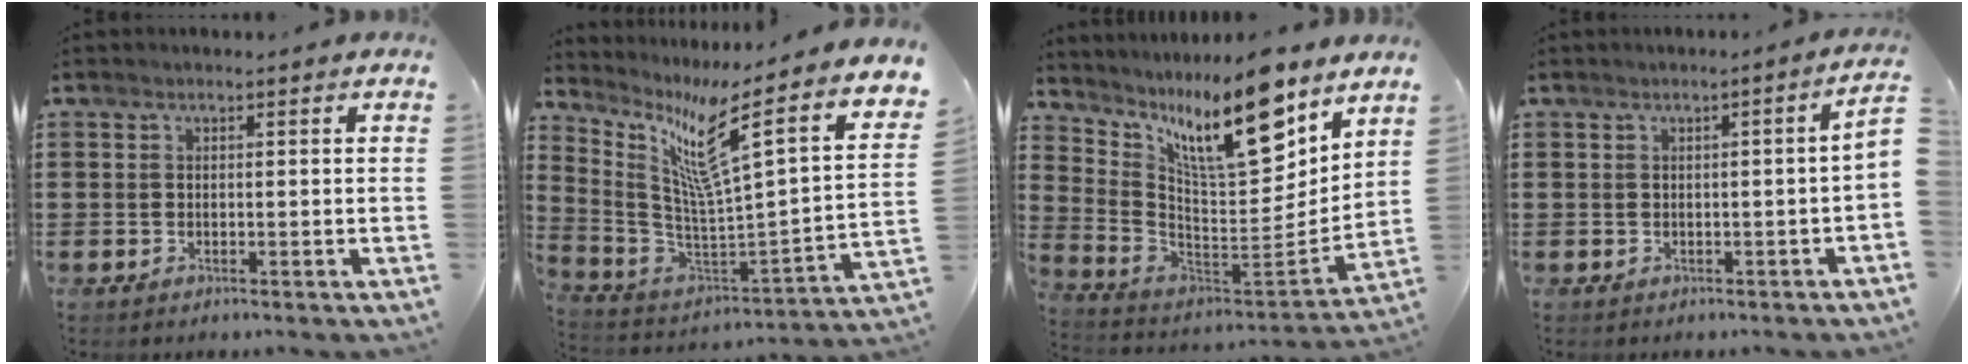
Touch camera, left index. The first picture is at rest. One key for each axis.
{"total": 10.6, "fx": 6.0, "fy": 0.3, "fz": 8.7, "tx": -0.186, "ty": -0.053, "tz": 0.078}
{"total": 13.7, "fx": 9.2, "fy": 3.3, "fz": 9.6, "tx": -0.186, "ty": -0.051, "tz": 0.156}
{"total": 1.2, "fx": -0.5, "fy": -0.2, "fz": 1.1, "tx": -0.018, "ty": -0.005, "tz": -0.010}